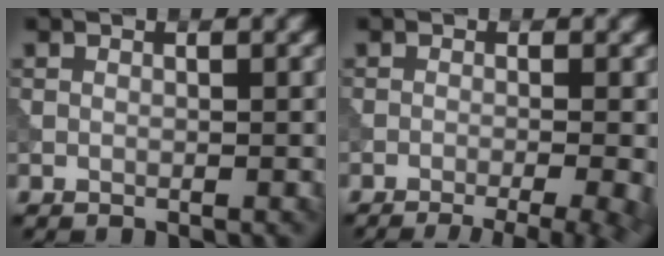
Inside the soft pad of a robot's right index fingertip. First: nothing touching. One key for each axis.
{"total": 9.2, "fx": -5.4, "fy": 3.5, "fz": 6.5, "tx": -0.043, "ty": -0.001, "tz": -0.052}